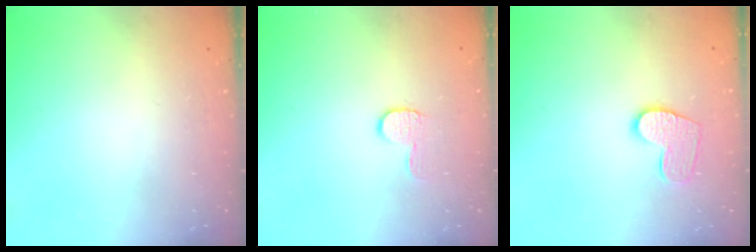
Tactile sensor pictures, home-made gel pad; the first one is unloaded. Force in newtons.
{"total": 5.7, "press": 5.7, "slide": 0.5}
{"total": 9.9, "press": 9.9, "slide": 0.7}